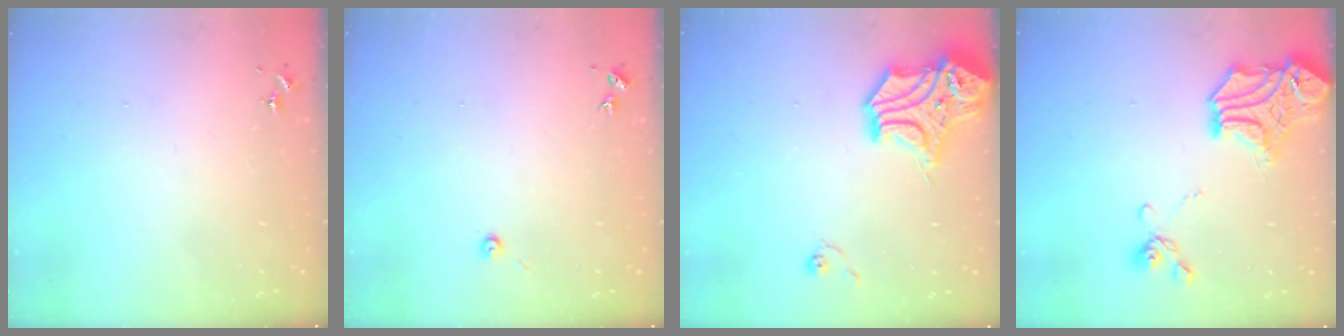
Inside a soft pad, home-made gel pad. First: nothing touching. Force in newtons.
{"total": 3.0, "press": 3.0, "slide": 0.3}
{"total": 15.8, "press": 15.6, "slide": 2.4}
{"total": 18.0, "press": 17.9, "slide": 1.8}